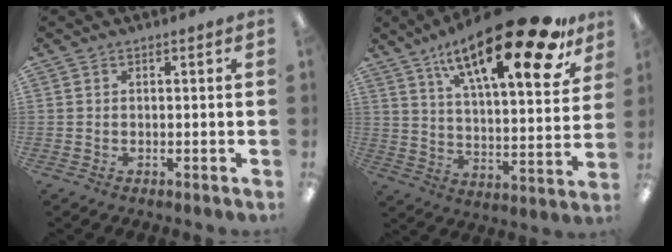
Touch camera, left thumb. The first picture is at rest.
{"total": 26.3, "force": [16.9, 7.7, 18.6], "torque": [-0.283, -0.101, 0.269]}